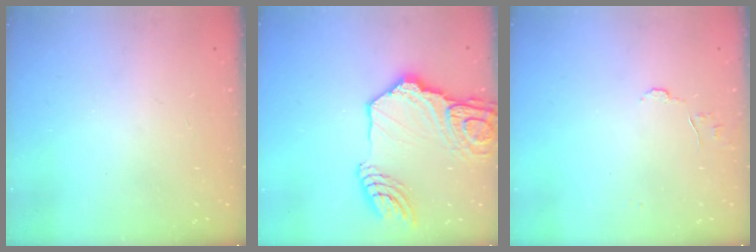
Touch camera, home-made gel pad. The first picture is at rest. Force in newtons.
{"total": 22.5, "press": 22.3, "slide": 2.6}
{"total": 5.8, "press": 5.8, "slide": 0.4}